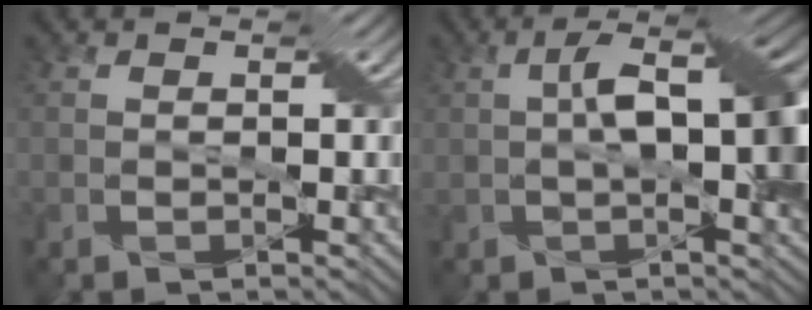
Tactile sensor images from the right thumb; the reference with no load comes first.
{"total": 9.9, "force": [0.6, 4.0, 9.1], "torque": [-0.153, 0.015, 0.009]}